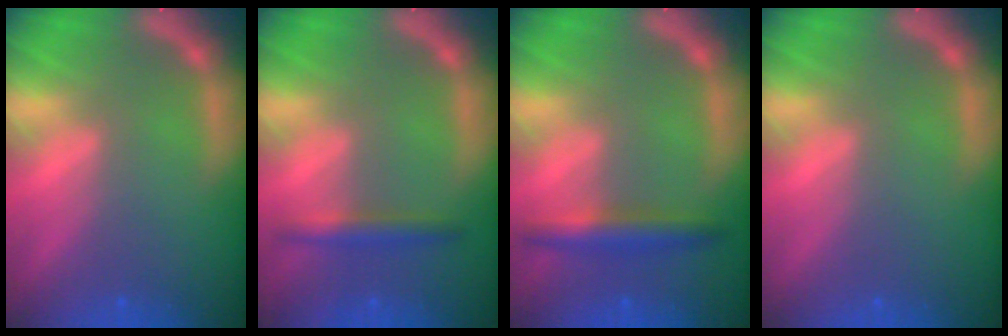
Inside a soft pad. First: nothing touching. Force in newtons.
{"total": 2.4}
{"total": 3.5}
{"total": 0.0}